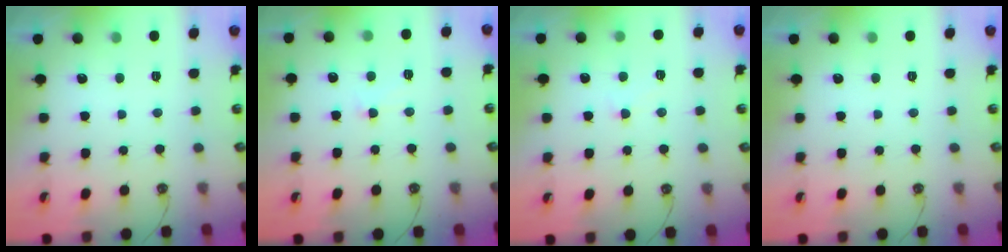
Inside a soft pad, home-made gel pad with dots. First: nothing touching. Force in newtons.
{"total": 0.7, "press": 0.1, "slide": 0.7}
{"total": 4.1, "press": 4.1, "slide": 0.6}
{"total": 0.0}